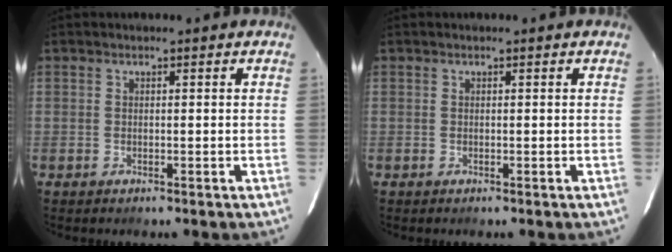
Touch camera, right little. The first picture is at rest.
{"total": 0.0}